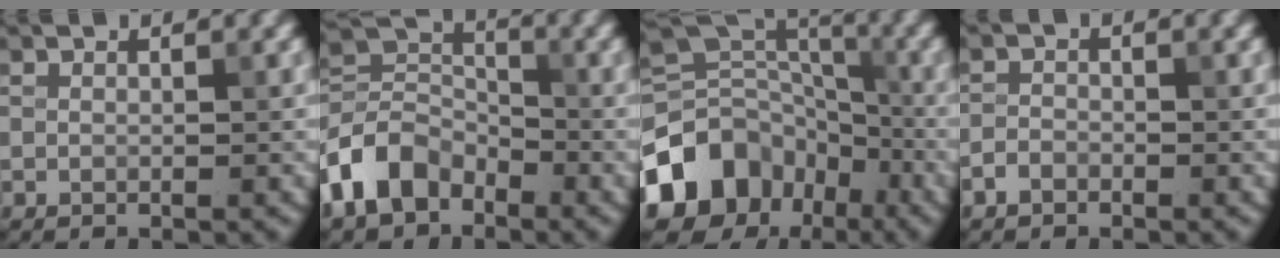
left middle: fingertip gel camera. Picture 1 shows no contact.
{"total": 6.5, "force": [-3.5, 4.5, 3.2], "torque": [-0.065, 0.005, -0.086]}
{"total": 13.1, "force": [-6.9, 10.0, 4.9], "torque": [-0.119, 0.018, -0.119]}
{"total": 1.5, "force": [-1.1, 1.0, 0.4], "torque": [-0.003, 0.003, -0.025]}